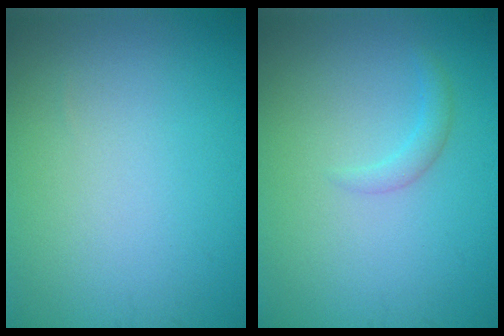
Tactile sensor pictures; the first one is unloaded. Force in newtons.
{"total": 1.2, "press": 1.2, "slide": 0.1}